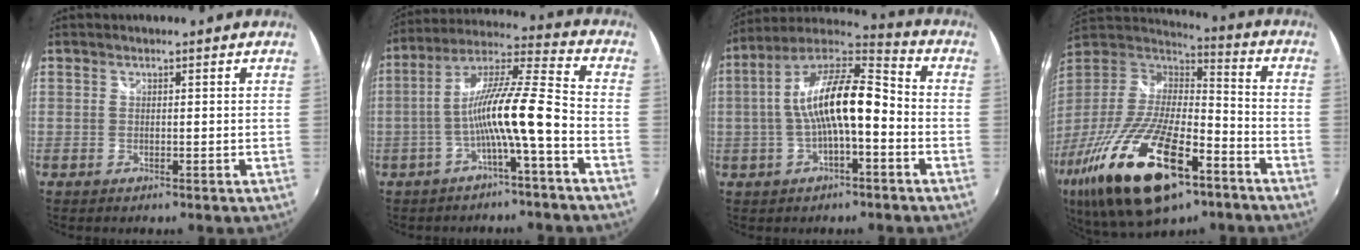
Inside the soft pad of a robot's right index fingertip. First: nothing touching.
{"total": 12.1, "force": [-4.3, 0.3, 11.3], "torque": [-0.220, 0.015, -0.076]}
{"total": 14.2, "force": [-1.7, 4.2, 13.5], "torque": [-0.252, 0.023, -0.032]}
{"total": 30.7, "force": [-16.2, 12.1, 23.0], "torque": [-0.464, -0.049, -0.274]}